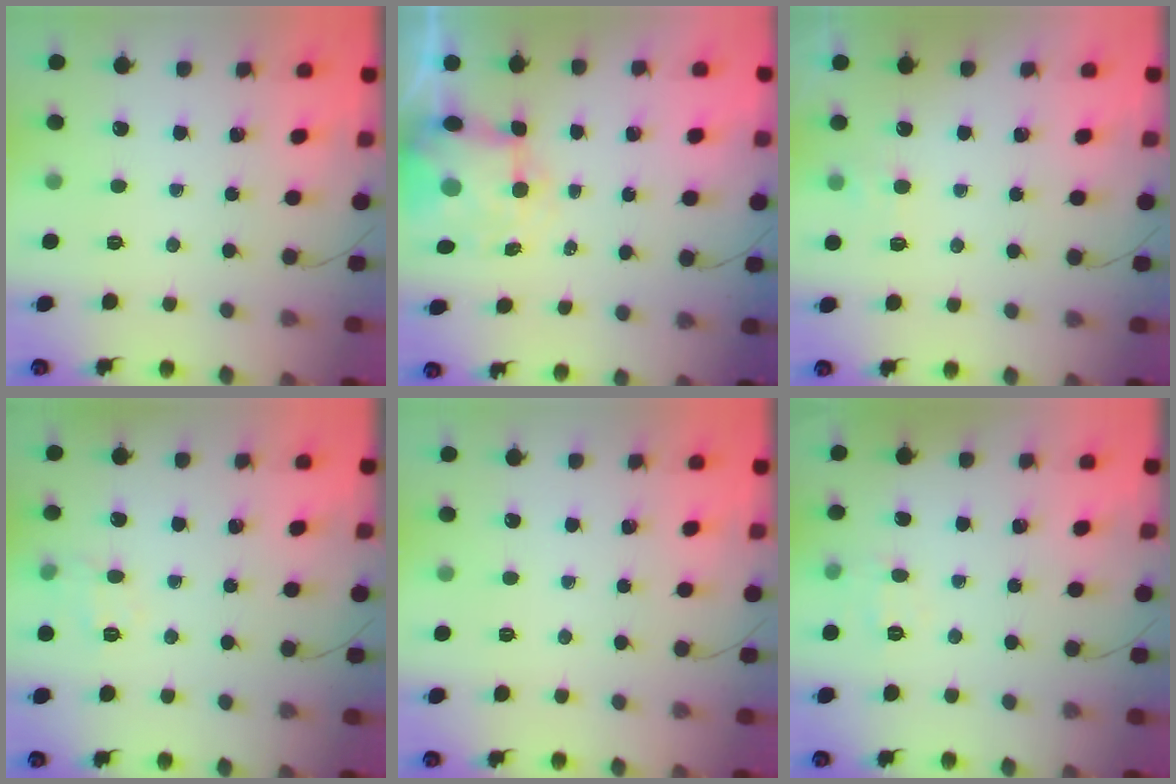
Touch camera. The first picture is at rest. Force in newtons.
{"total": 7.8, "press": 7.4, "slide": 2.2}
{"total": 4.9, "press": 4.7, "slide": 1.4}
{"total": 8.1, "press": 8.1, "slide": 0.9}
{"total": 0.0}
{"total": 6.8, "press": 6.7, "slide": 1.4}